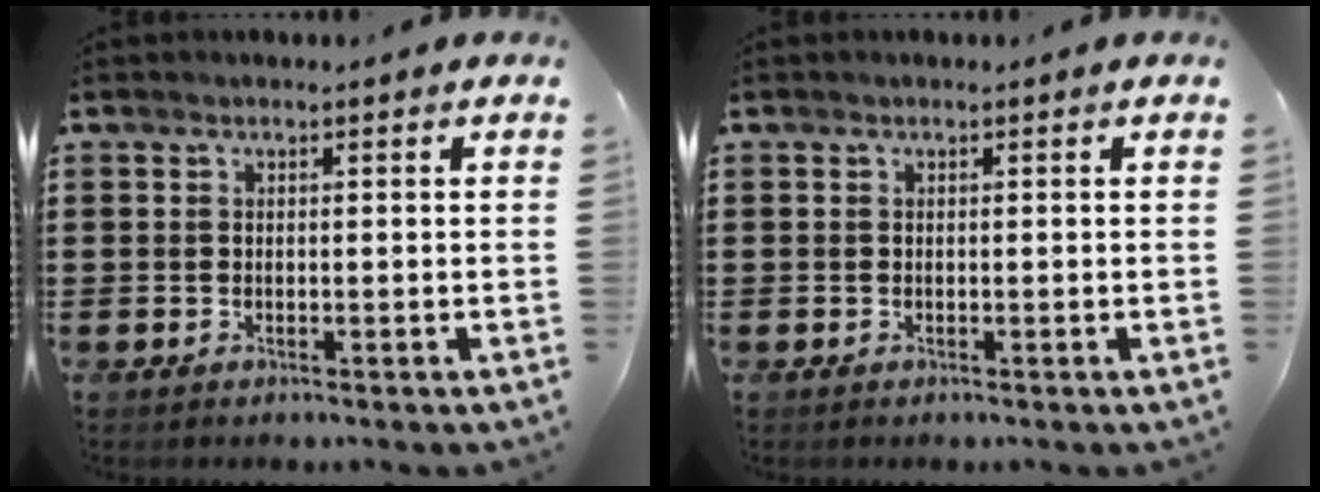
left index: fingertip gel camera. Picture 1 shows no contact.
{"total": 0.0}